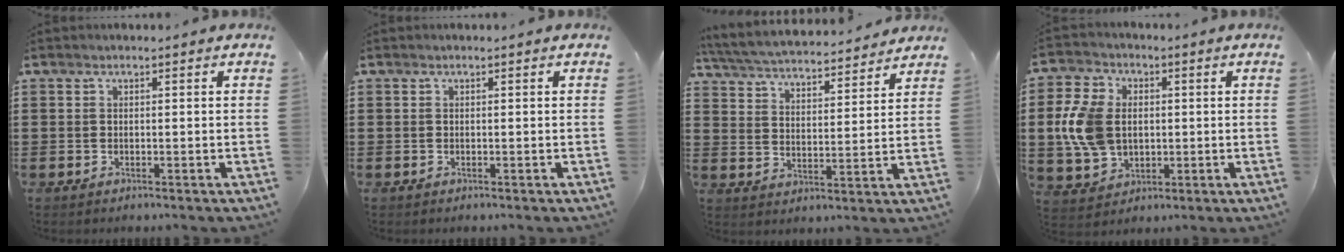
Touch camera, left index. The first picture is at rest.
{"total": 0.0}
{"total": 4.7, "force": [4.6, 0.0, 1.0], "torque": [-0.043, -0.032, 0.076]}
{"total": 10.4, "force": [0.4, 7.8, 6.9], "torque": [-0.185, 0.011, 0.001]}